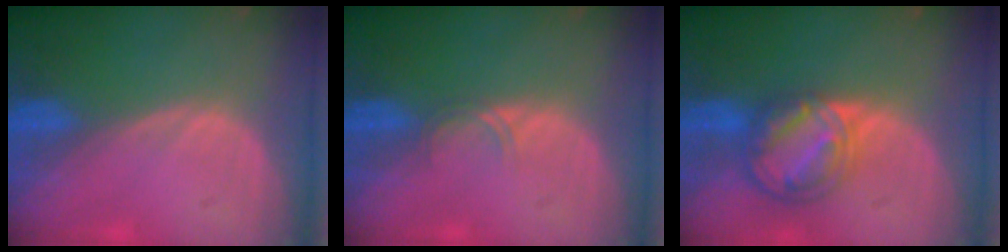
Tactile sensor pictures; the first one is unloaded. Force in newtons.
{"total": 1.4, "press": 1.4, "slide": 0.2}
{"total": 8.1, "press": 6.9, "slide": 4.4}